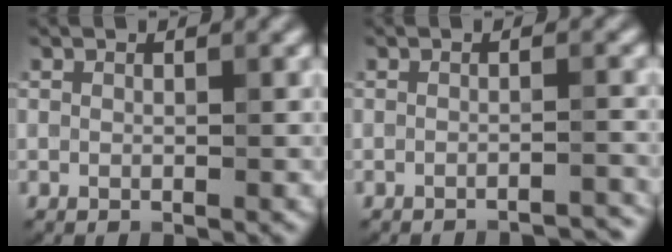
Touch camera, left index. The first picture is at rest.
{"total": 3.0, "force": [-2.8, 0.4, 1.0], "torque": [-0.005, 0.012, -0.037]}